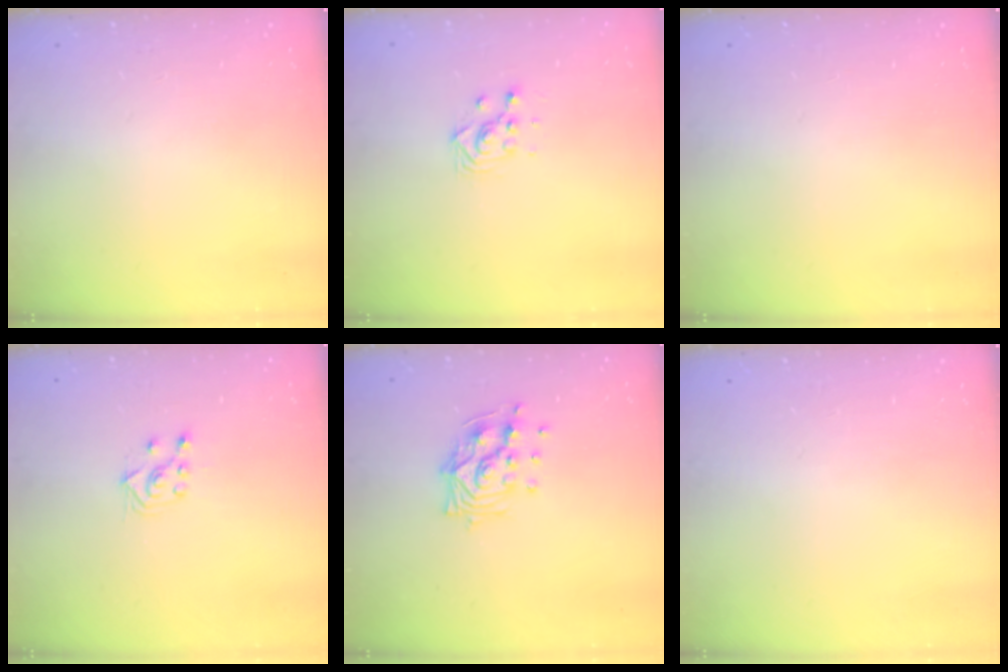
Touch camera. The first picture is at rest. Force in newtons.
{"total": 3.8, "press": 3.8, "slide": 0.3}
{"total": 0.0}
{"total": 5.7, "press": 5.7, "slide": 0.8}
{"total": 11.7, "press": 11.7, "slide": 0.6}
{"total": 0.0}